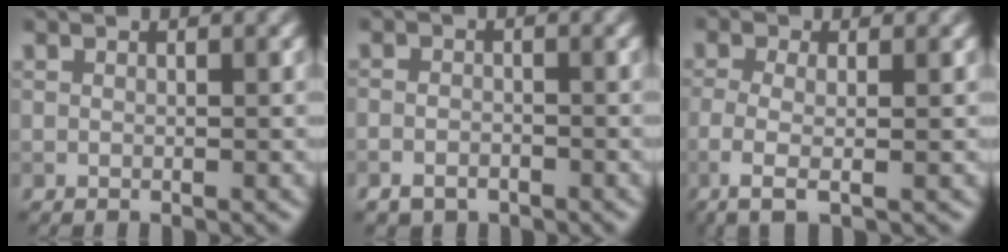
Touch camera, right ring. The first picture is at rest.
{"total": 1.9, "force": [-1.3, 1.2, 0.8], "torque": [-0.013, 0.000, -0.029]}
{"total": 3.3, "force": [-0.9, 1.1, 2.9], "torque": [-0.061, -0.008, -0.021]}